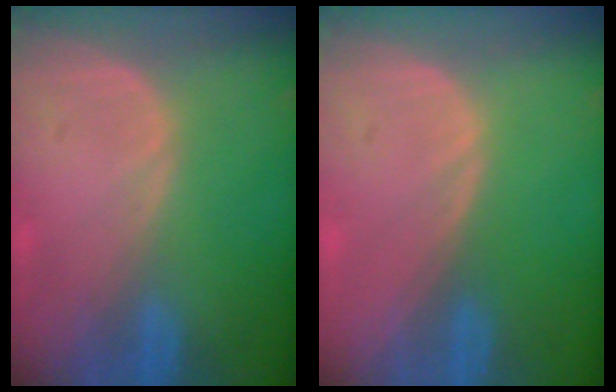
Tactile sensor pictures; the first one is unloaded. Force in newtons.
{"total": 0.0}